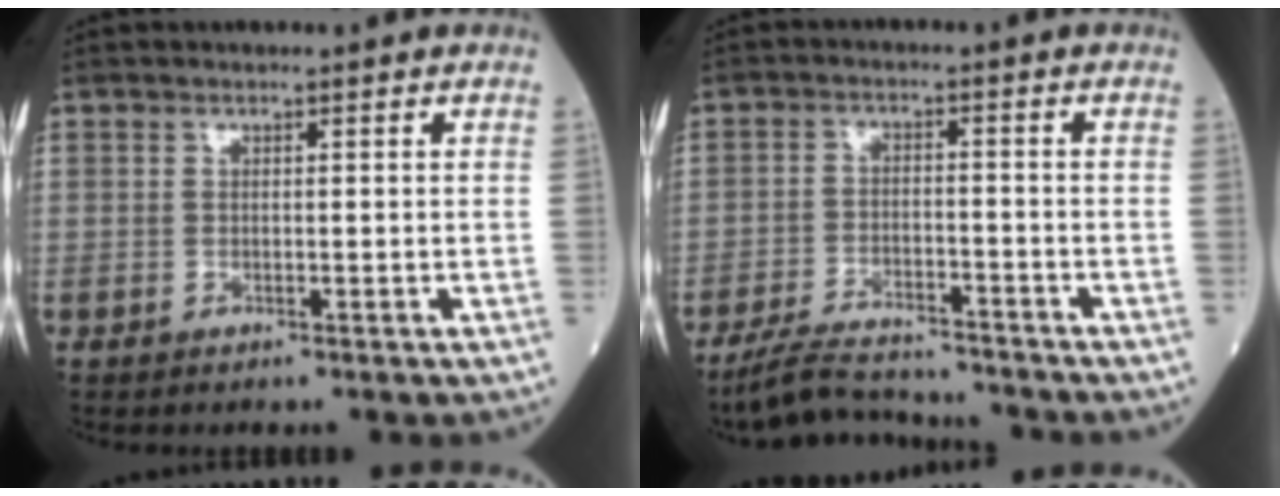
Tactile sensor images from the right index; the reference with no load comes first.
{"total": 8.9, "force": [-8.4, 1.3, 2.7], "torque": [-0.047, -0.006, -0.141]}